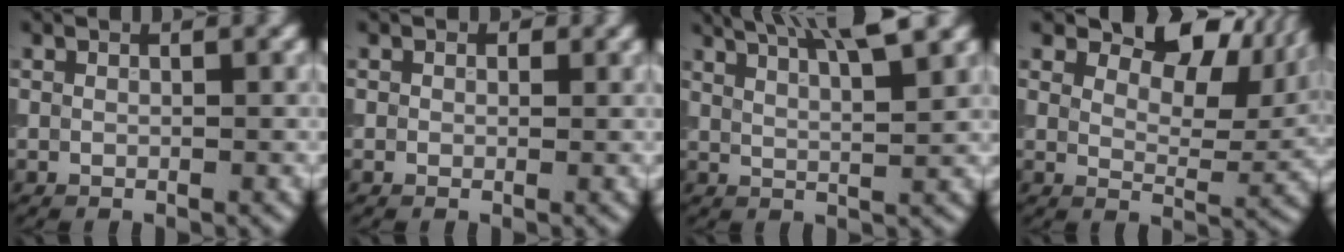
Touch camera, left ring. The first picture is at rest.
{"total": 0.7, "force": [0.0, 0.6, -0.3], "torque": [0.012, -0.001, -0.003]}
{"total": 6.7, "force": [4.6, 1.6, 4.7], "torque": [-0.042, 0.032, 0.044]}
{"total": 8.4, "force": [5.3, 4.4, 4.8], "torque": [-0.067, 0.008, 0.080]}